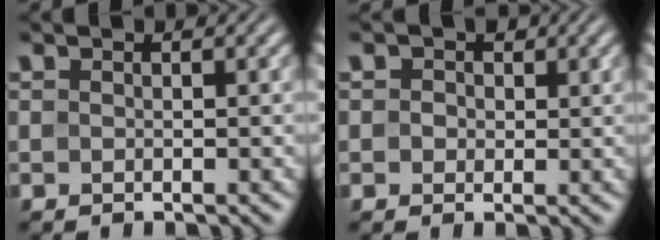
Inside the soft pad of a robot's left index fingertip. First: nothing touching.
{"total": 2.3, "force": [0.9, 1.8, 1.1], "torque": [-0.015, 0.008, -0.002]}